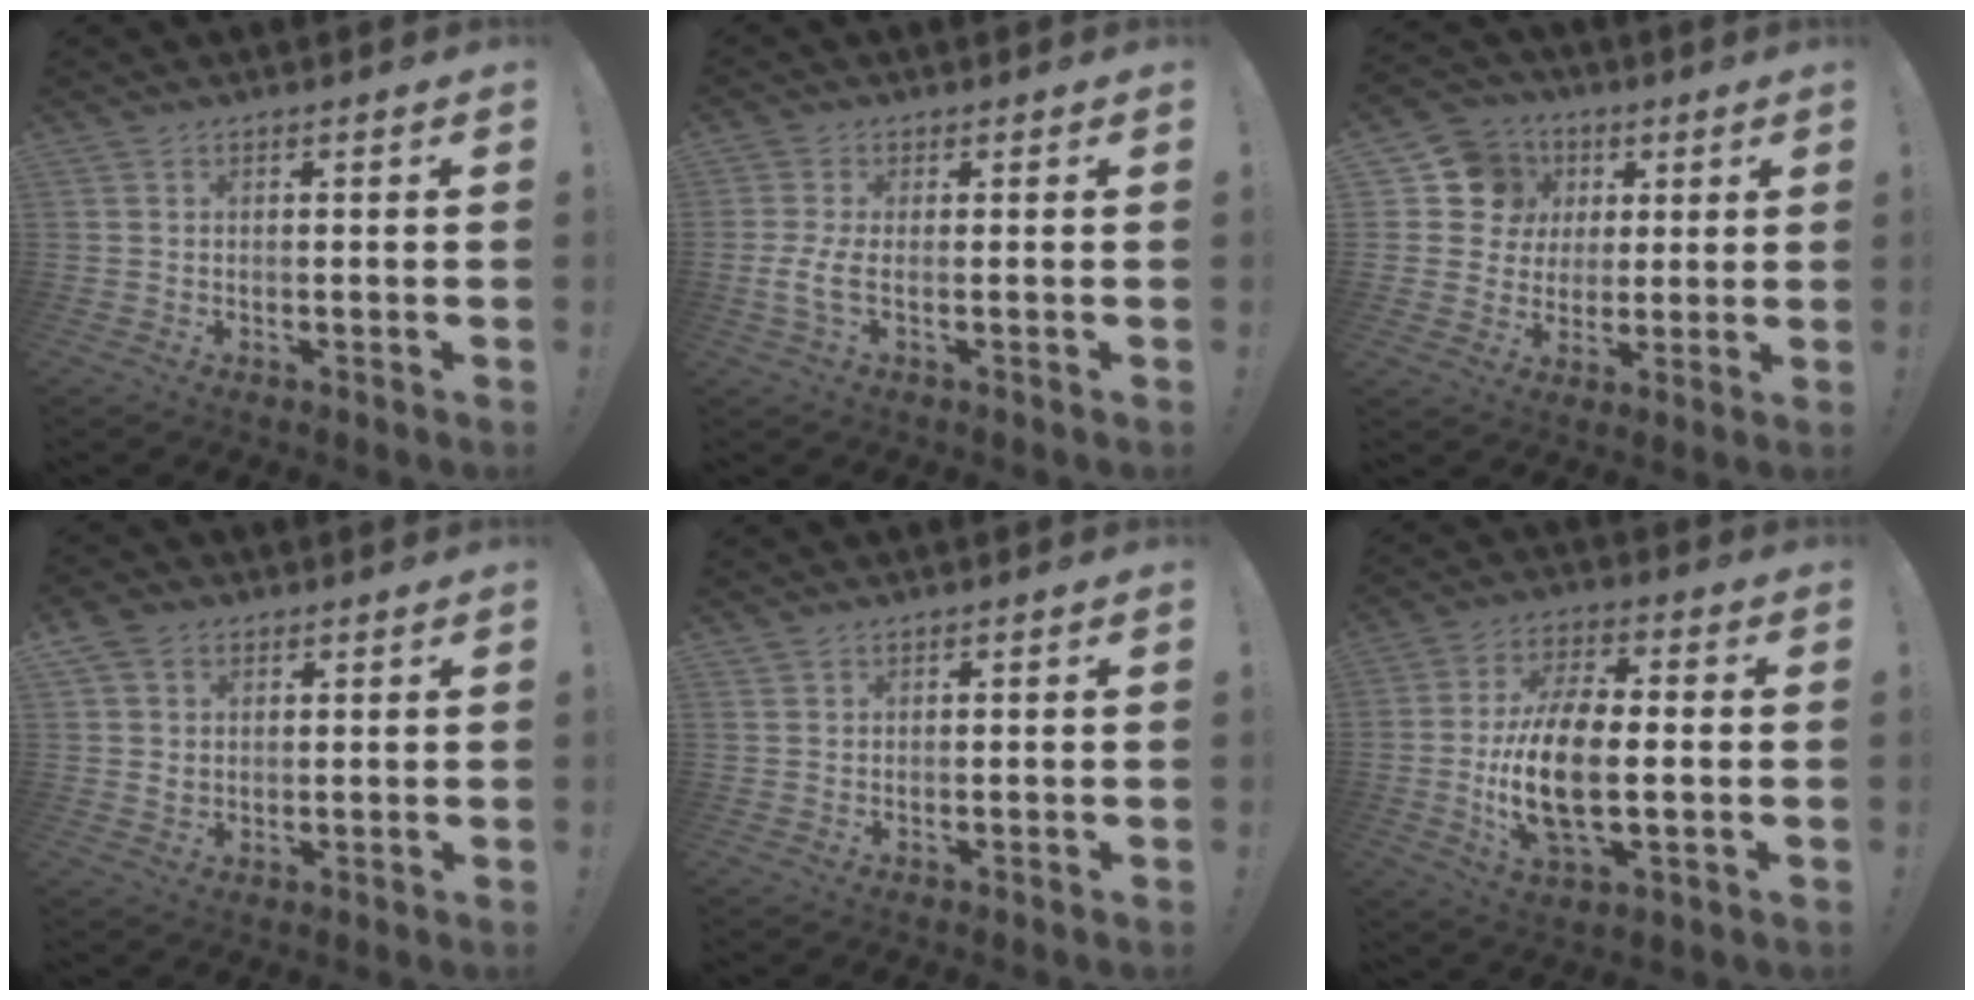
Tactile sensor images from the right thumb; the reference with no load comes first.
{"total": 4.7, "force": [-0.8, 1.6, 4.4], "torque": [-0.085, -0.010, -0.014]}
{"total": 12.1, "force": [4.0, 10.9, 3.4], "torque": [-0.049, -0.015, 0.088]}
{"total": 6.2, "force": [2.9, 4.9, 2.4], "torque": [-0.040, -0.006, 0.060]}
{"total": 0.9, "force": [0.8, 0.4, 0.3], "torque": [-0.002, -0.003, 0.015]}
{"total": 16.4, "force": [-2.2, 7.2, 14.6], "torque": [-0.291, -0.001, -0.037]}